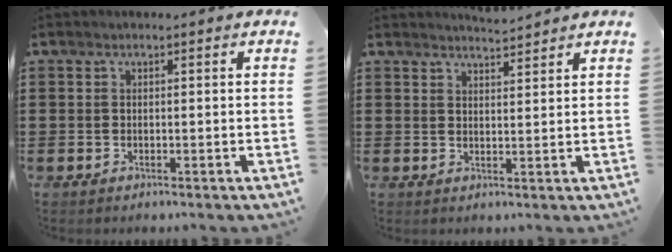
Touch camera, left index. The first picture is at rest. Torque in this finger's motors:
{"motor_torque": [-0.64, 0.68, -0.06, -0.01]}